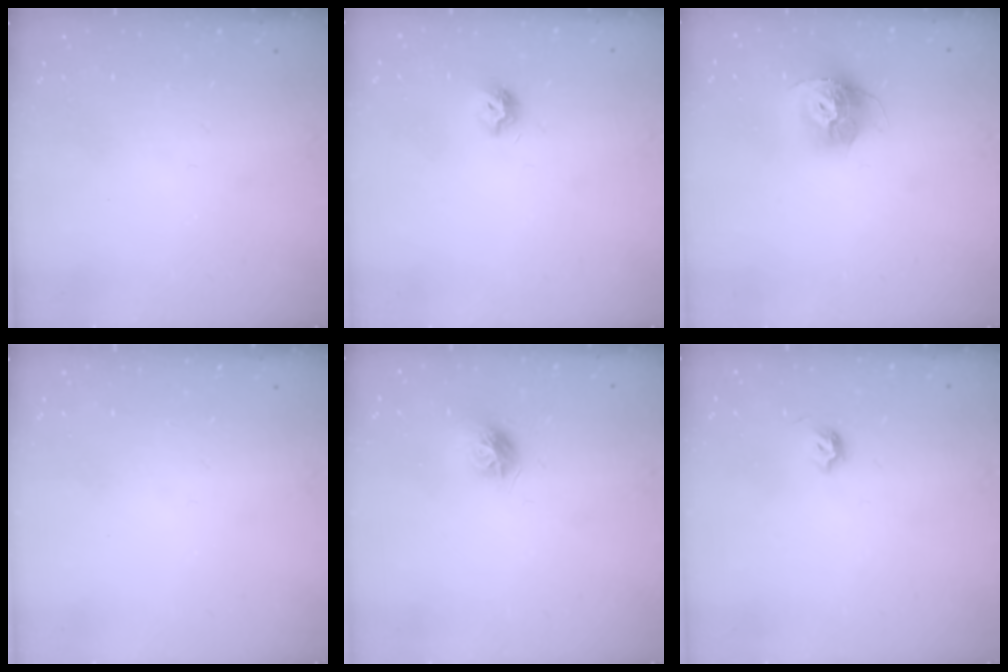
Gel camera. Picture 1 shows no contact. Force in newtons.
{"total": 7.1, "press": 7.1, "slide": 0.8}
{"total": 12.8, "press": 12.8, "slide": 1.1}
{"total": 0.0}
{"total": 8.8, "press": 8.8, "slide": 0.4}
{"total": 4.0, "press": 3.8, "slide": 1.0}